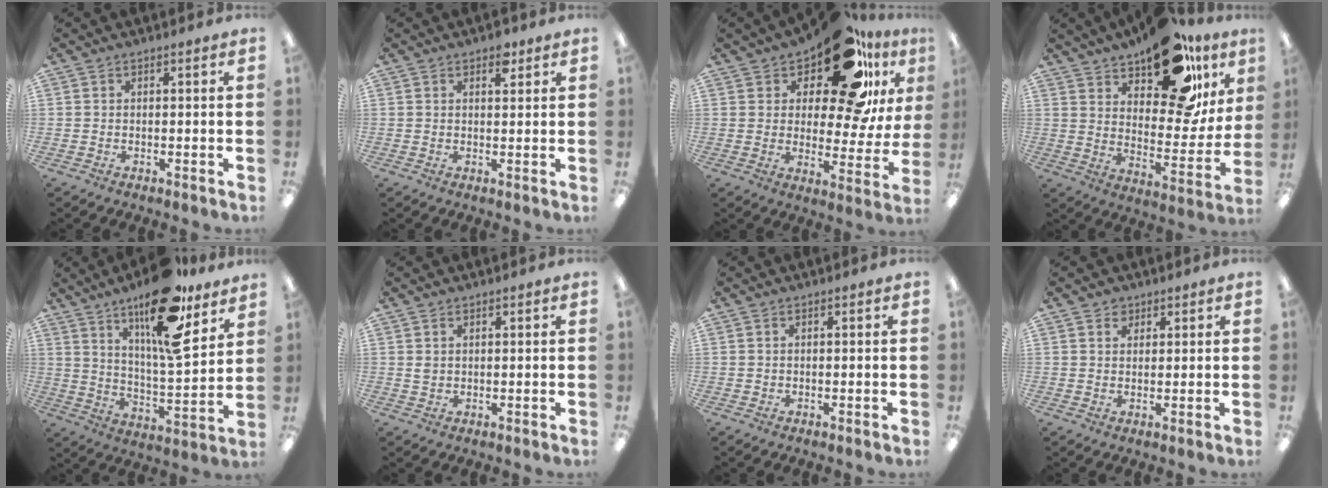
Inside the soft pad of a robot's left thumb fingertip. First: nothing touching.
{"total": 3.2, "force": [2.1, 1.6, 1.9], "torque": [-0.009, -0.009, 0.029]}
{"total": 20.2, "force": [13.5, 7.1, 13.3], "torque": [-0.211, -0.087, 0.225]}
{"total": 21.1, "force": [14.9, 9.0, 11.9], "torque": [-0.164, -0.088, 0.249]}
{"total": 19.9, "force": [13.8, 5.5, 13.3], "torque": [-0.215, -0.085, 0.223]}
{"total": 2.2, "force": [1.0, 1.7, 0.9], "torque": [-0.020, 0.002, 0.019]}
{"total": 0.0}
{"total": 2.6, "force": [1.7, 1.8, 0.5], "torque": [0.003, -0.005, 0.029]}